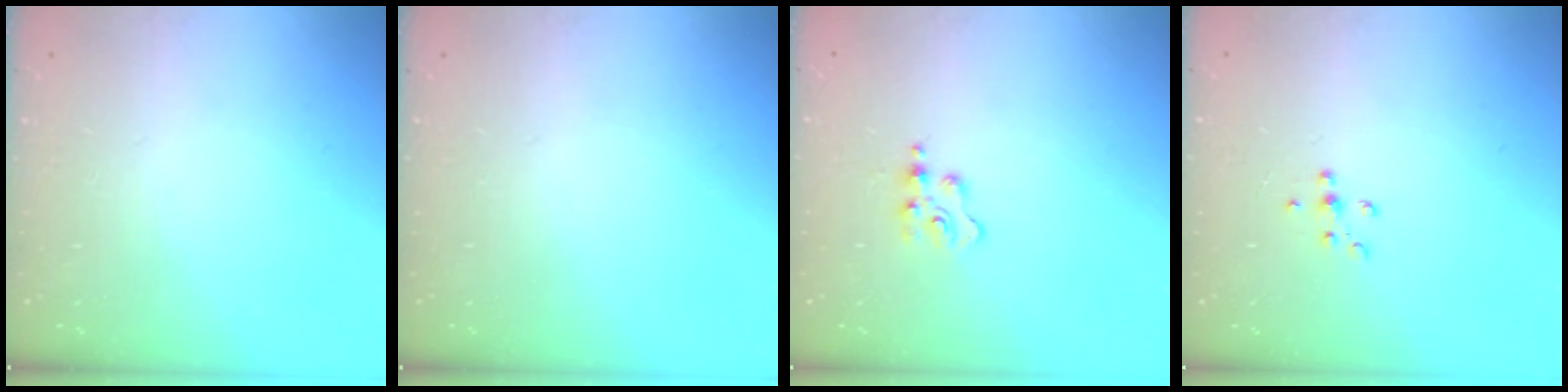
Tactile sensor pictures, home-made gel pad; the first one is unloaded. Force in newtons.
{"total": 0.0}
{"total": 2.7, "press": 2.7, "slide": 0.5}
{"total": 5.8, "press": 5.7, "slide": 1.1}